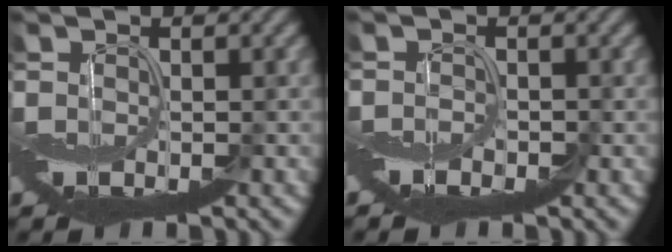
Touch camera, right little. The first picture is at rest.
{"total": 1.5, "force": [-1.3, 0.5, 0.4], "torque": [-0.005, -0.003, -0.030]}